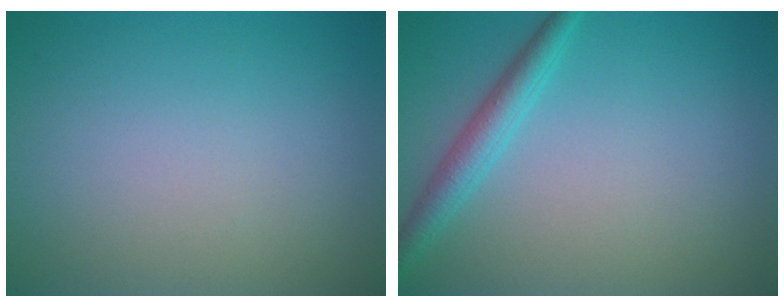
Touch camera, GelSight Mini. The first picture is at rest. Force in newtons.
{"total": 2.7, "press": 2.7, "slide": 0.1}